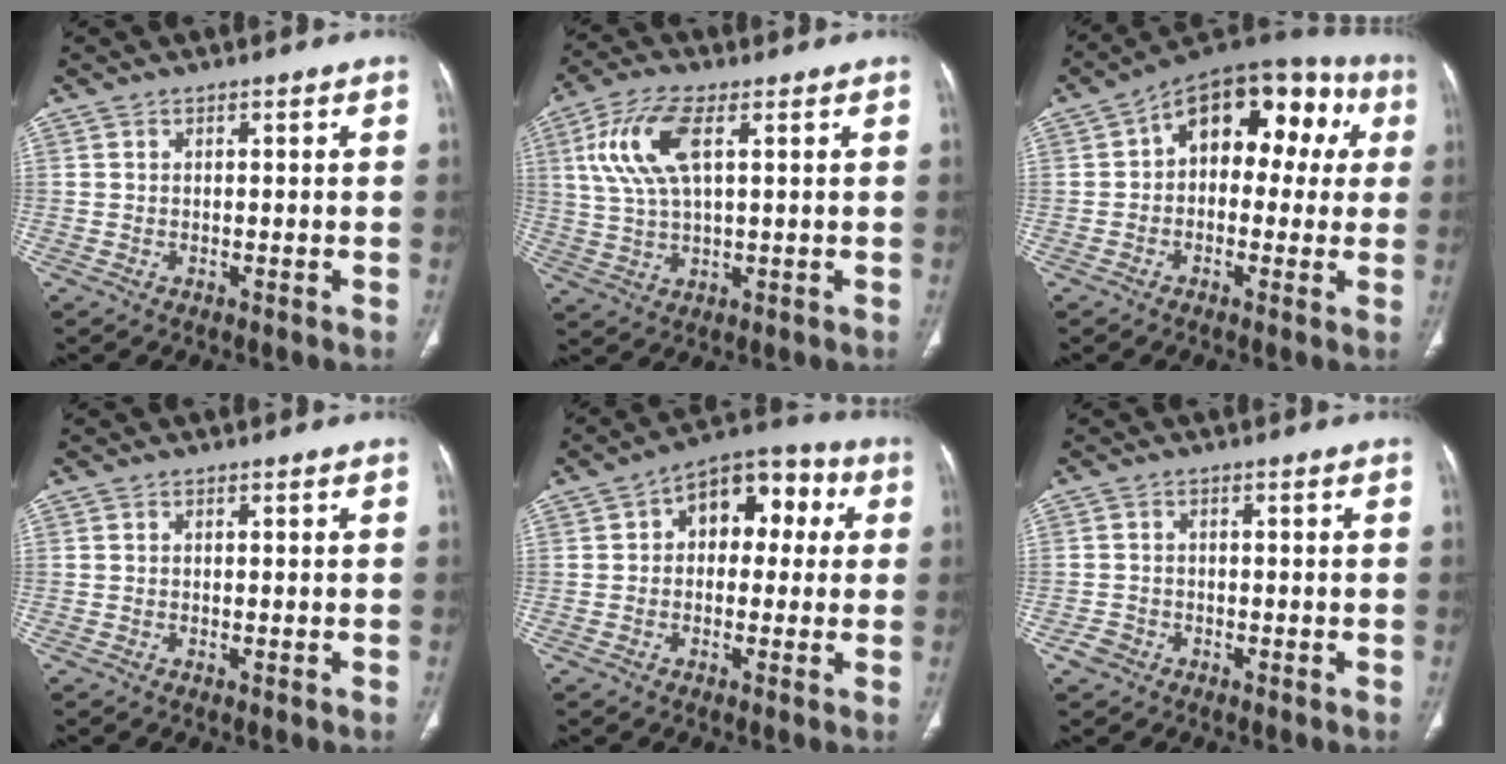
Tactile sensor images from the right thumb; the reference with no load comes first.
{"total": 10.9, "force": [3.4, 4.5, 9.3], "torque": [-0.206, 0.004, 0.070]}
{"total": 16.9, "force": [3.4, 10.5, 12.8], "torque": [-0.115, 0.048, 0.033]}
{"total": 0.0}
{"total": 12.1, "force": [2.5, 7.9, 8.9], "torque": [-0.070, 0.033, 0.023]}
{"total": 1.9, "force": [-1.1, 1.5, 0.3], "torque": [-0.003, 0.009, -0.022]}